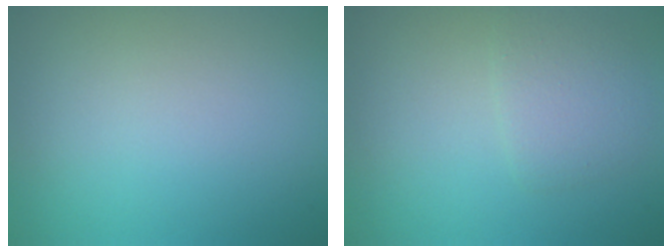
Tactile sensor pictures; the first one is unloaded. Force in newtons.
{"total": 2.2, "press": 2.2, "slide": 0.1}